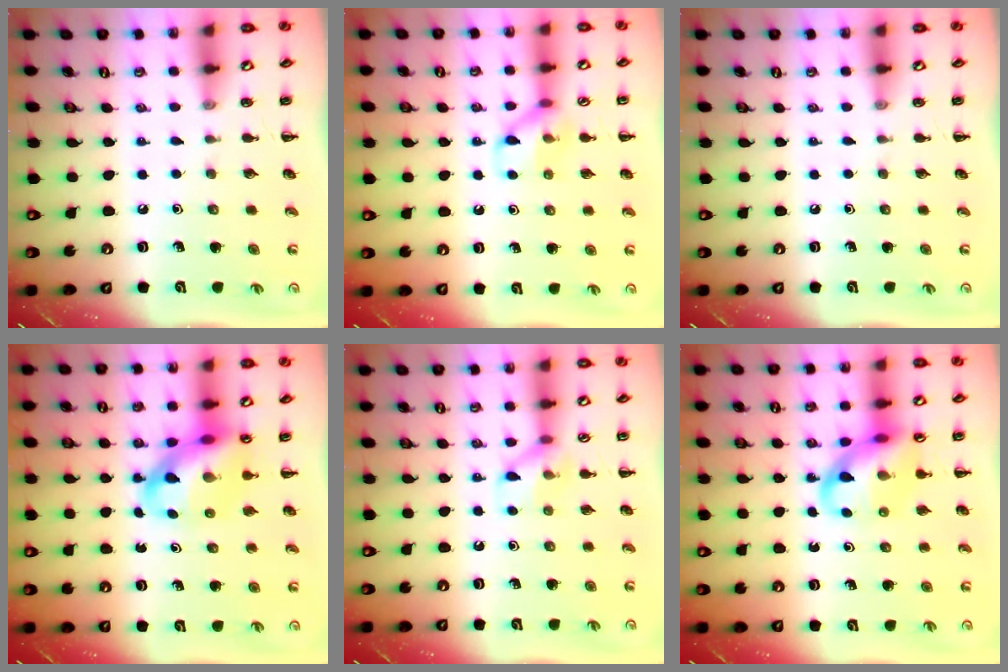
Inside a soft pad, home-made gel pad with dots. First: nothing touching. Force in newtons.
{"total": 8.8, "press": 8.8, "slide": 0.7}
{"total": 0.0}
{"total": 12.9, "press": 12.4, "slide": 3.6}
{"total": 8.3, "press": 8.2, "slide": 1.3}
{"total": 13.3, "press": 13.1, "slide": 2.1}